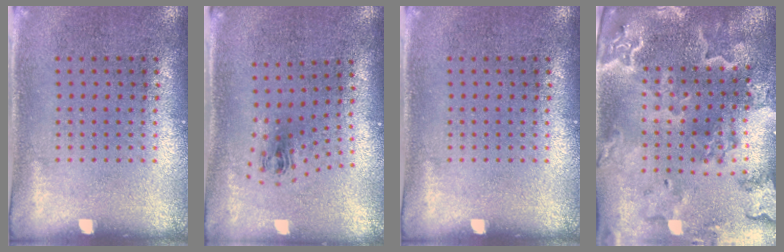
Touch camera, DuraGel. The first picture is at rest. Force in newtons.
{"total": 0.9, "press": 0.4, "slide": 0.8}
{"total": 0.0}
{"total": 4.0, "press": 3.4, "slide": 2.2}